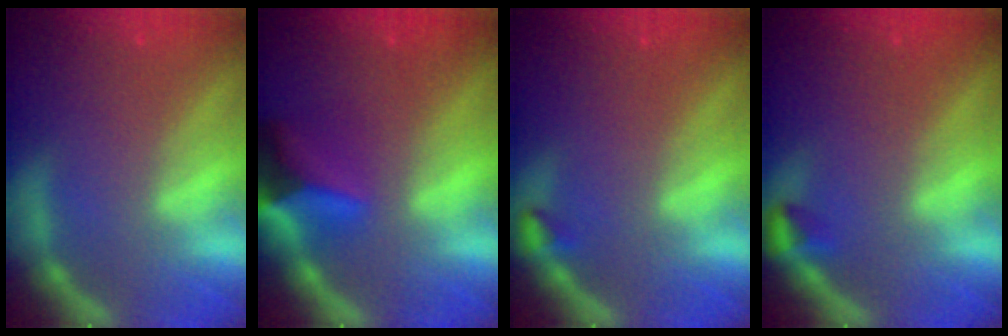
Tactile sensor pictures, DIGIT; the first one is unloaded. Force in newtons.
{"total": 7.4}
{"total": 0.9}
{"total": 1.5}